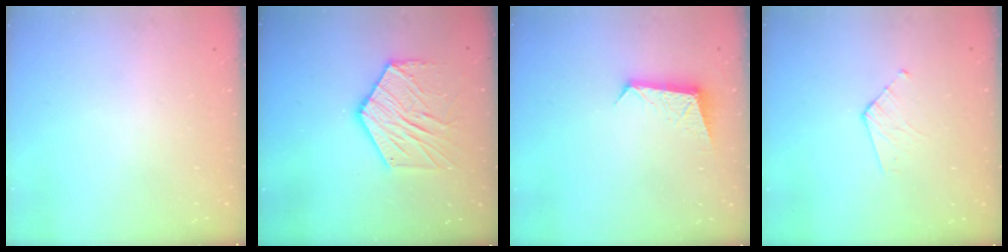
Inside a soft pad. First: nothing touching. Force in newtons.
{"total": 14.3, "press": 14.2, "slide": 1.3}
{"total": 8.4, "press": 8.3, "slide": 0.4}
{"total": 3.4, "press": 3.4, "slide": 0.3}